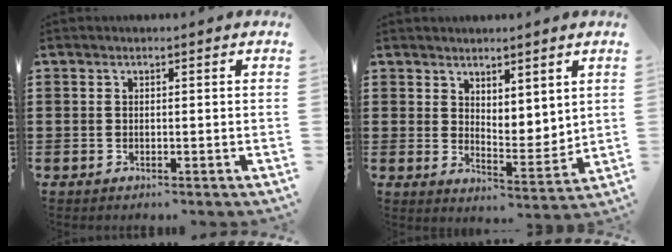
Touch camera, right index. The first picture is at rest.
{"total": 4.2, "force": [3.9, 1.4, 0.2], "torque": [-0.010, -0.019, 0.073]}